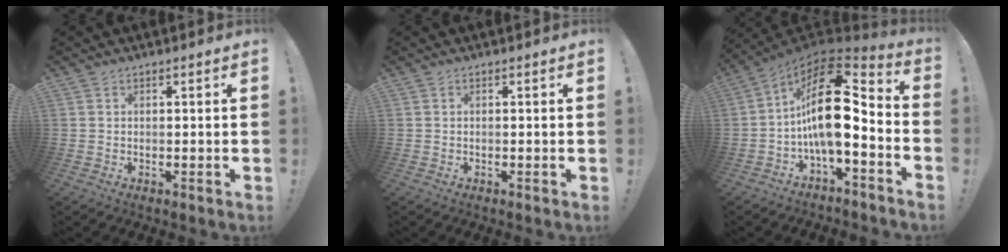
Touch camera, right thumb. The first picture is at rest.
{"total": 0.0}
{"total": 20.0, "force": [0.6, 9.3, 17.7], "torque": [-0.304, 0.001, 0.014]}